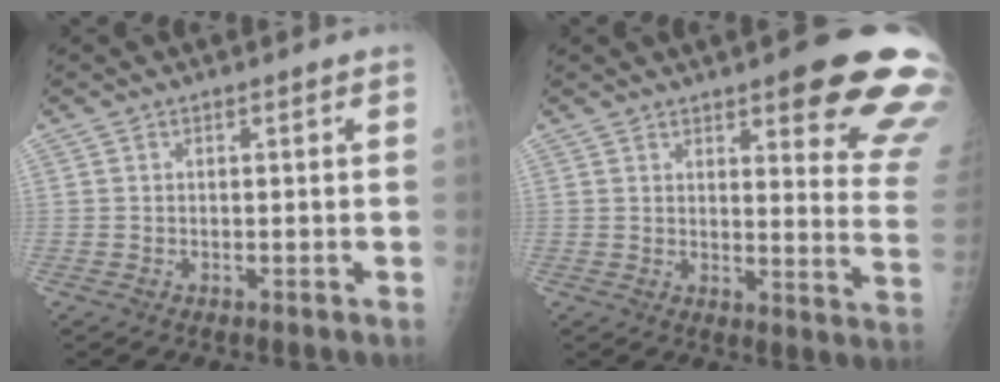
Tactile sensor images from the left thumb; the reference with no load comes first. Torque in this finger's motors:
{"motor_torque": [3.85, 1.16, 1.48, -1.29, 0.29]}